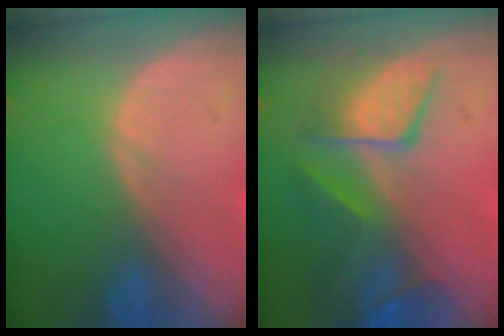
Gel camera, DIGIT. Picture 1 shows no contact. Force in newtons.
{"total": 9.7, "press": 8.4, "slide": 4.7}